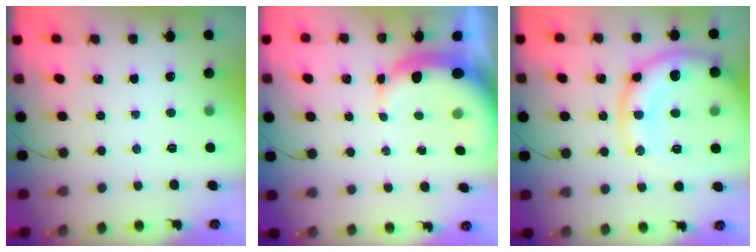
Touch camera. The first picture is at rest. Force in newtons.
{"total": 7.1, "press": 7.0, "slide": 1.2}
{"total": 17.0, "press": 16.9, "slide": 2.4}